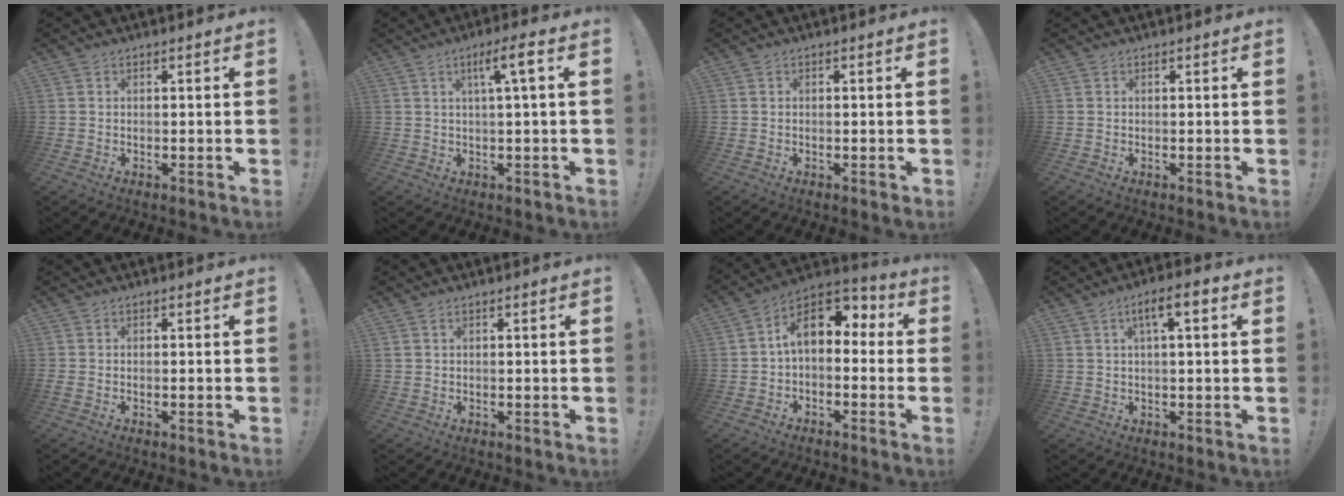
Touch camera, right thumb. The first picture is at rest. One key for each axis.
{"total": 6.2, "fx": 1.9, "fy": 0.3, "fz": 5.9, "tx": -0.097, "ty": 0.001, "tz": 0.021}
{"total": 0.9, "fx": 0.1, "fy": 0.6, "fz": 0.6, "tx": -0.011, "ty": 0.003, "tz": 0.002}
{"total": 0.0}
{"total": 0.5, "fx": -0.3, "fy": 0.0, "fz": 0.4, "tx": -0.007, "ty": 0.000, "tz": -0.004}
{"total": 0.9, "fx": 0.5, "fy": 0.4, "fz": 0.6, "tx": -0.013, "ty": 0.002, "tz": 0.009}
{"total": 11.7, "fx": 2.6, "fy": 7.0, "fz": 9.0, "tx": -0.134, "ty": 0.005, "tz": 0.052}
{"total": 6.6, "fx": 1.9, "fy": 1.6, "fz": 6.1, "tx": -0.098, "ty": 0.003, "tz": 0.025}